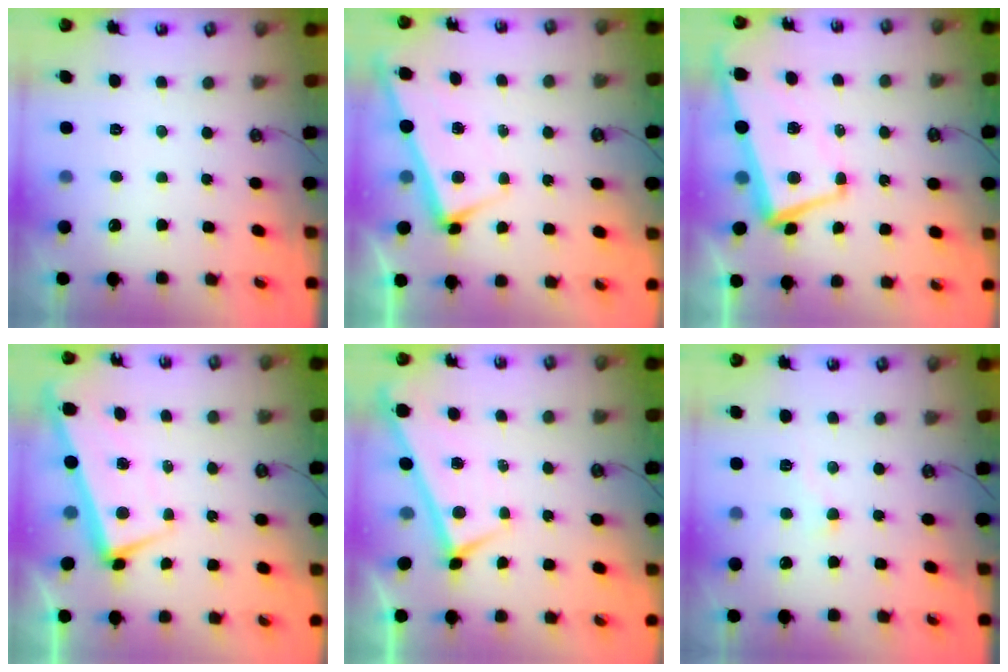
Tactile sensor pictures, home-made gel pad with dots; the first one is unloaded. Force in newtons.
{"total": 2.4, "press": 2.4, "slide": 0.1}
{"total": 2.2, "press": 1.4, "slide": 1.8}
{"total": 1.6, "press": 0.6, "slide": 1.4}
{"total": 0.0}
{"total": 3.7, "press": 3.6, "slide": 0.3}